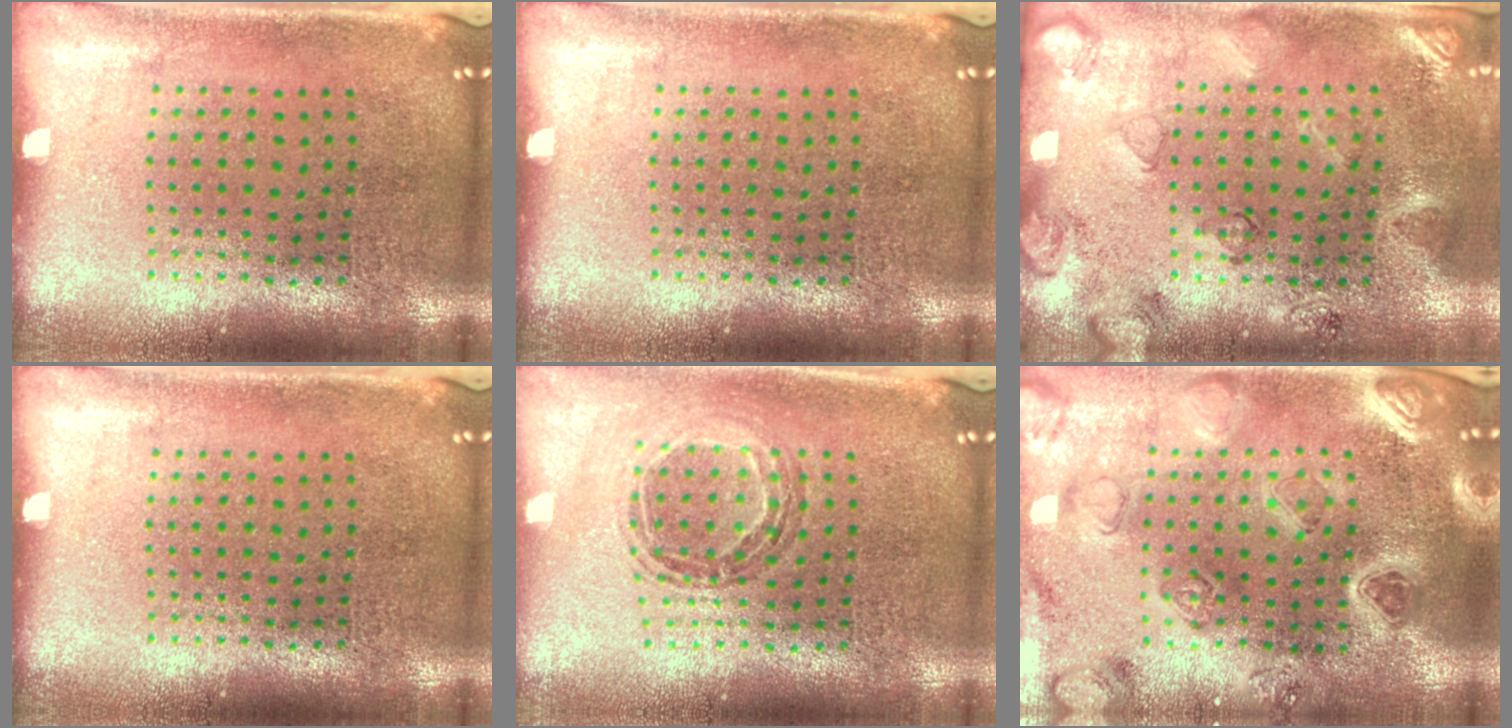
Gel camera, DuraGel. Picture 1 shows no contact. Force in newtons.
{"total": 0.0}
{"total": 2.6, "press": 1.8, "slide": 1.9}
{"total": 0.0}
{"total": 0.5, "press": 0.5, "slide": 0.0}
{"total": 2.4, "press": 2.4, "slide": 0.2}